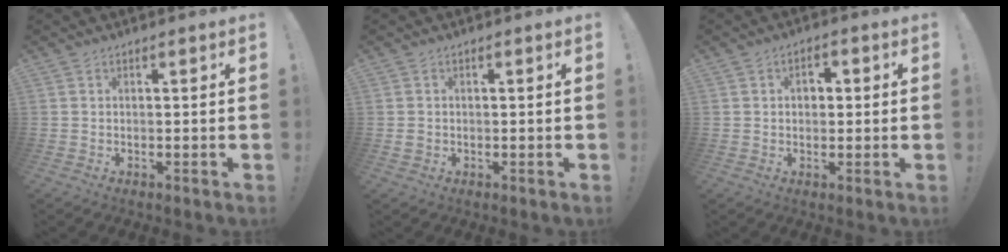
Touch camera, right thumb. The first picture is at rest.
{"total": 1.4, "force": [-0.1, 1.3, 0.5], "torque": [-0.015, 0.006, -0.001]}
{"total": 3.1, "force": [0.1, 2.5, 1.9], "torque": [-0.025, 0.004, -0.001]}